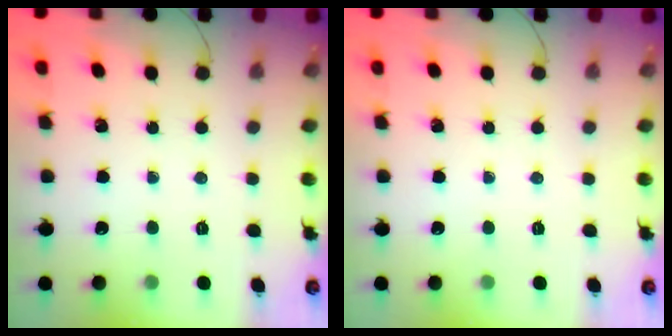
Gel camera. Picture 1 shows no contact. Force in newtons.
{"total": 0.0}